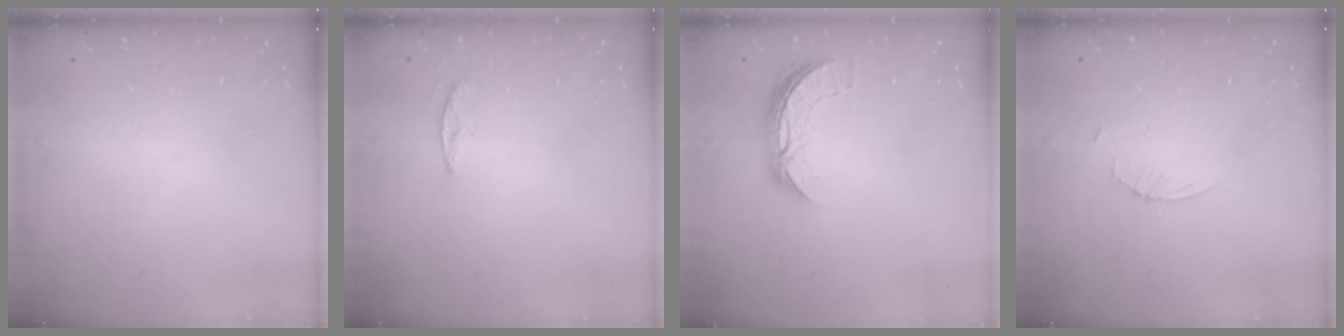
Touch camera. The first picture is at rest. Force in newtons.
{"total": 3.5, "press": 3.5, "slide": 0.4}
{"total": 7.2, "press": 7.2, "slide": 0.6}
{"total": 2.3, "press": 2.3, "slide": 0.3}